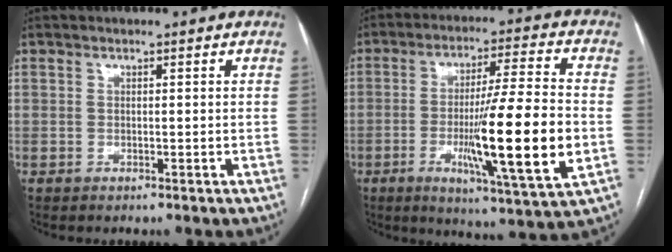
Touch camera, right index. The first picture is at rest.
{"total": 18.0, "force": [-3.5, 0.3, 17.7], "torque": [-0.293, -0.021, -0.059]}